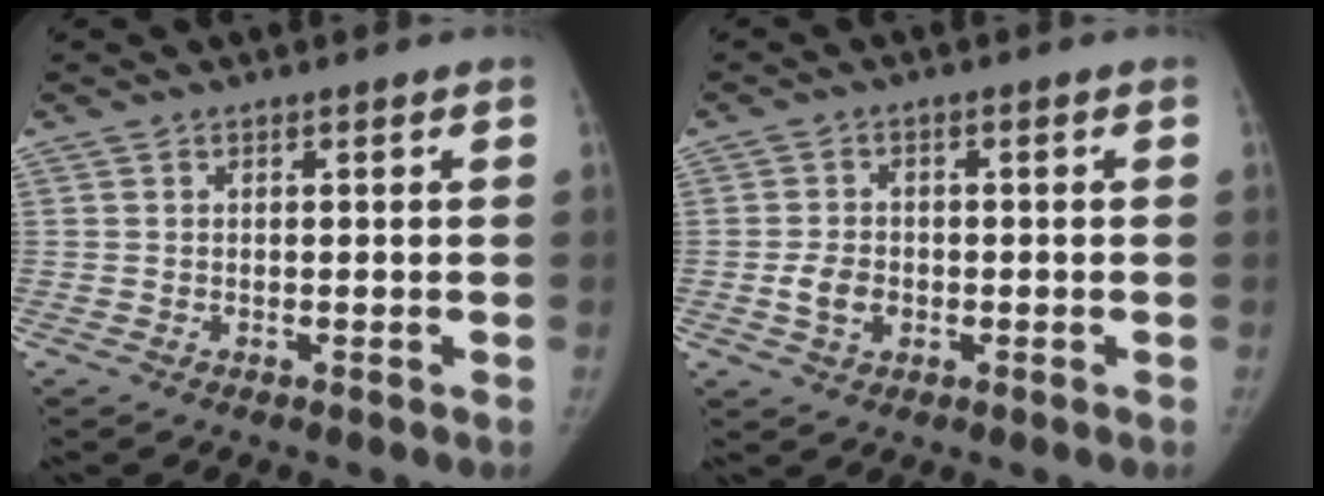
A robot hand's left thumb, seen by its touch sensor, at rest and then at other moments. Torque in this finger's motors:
{"motor_torque": [-0.04, 1.03, 0.57, -0.50, 0.00]}